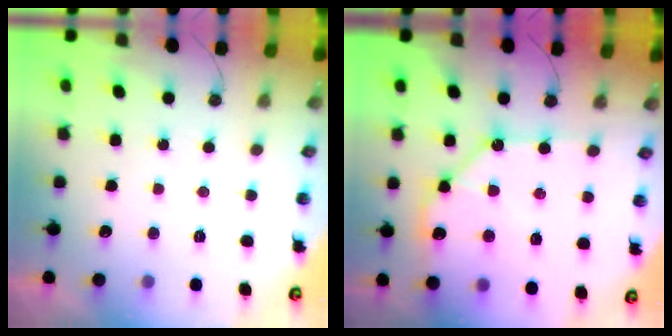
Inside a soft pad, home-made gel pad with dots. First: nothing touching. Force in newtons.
{"total": 12.0, "press": 11.9, "slide": 1.4}